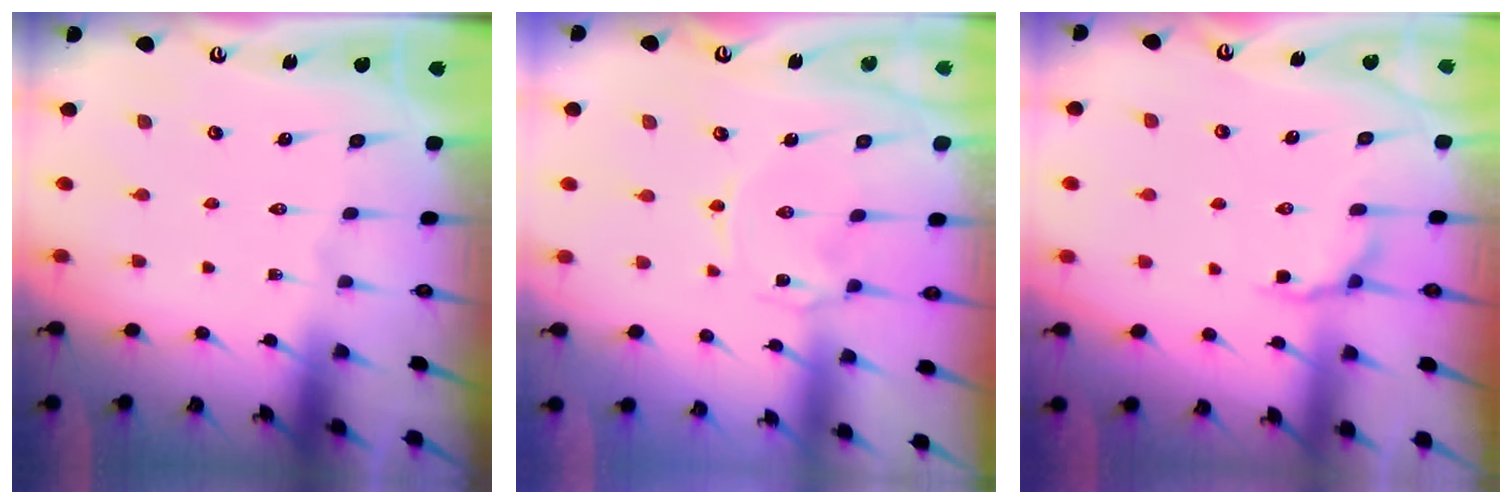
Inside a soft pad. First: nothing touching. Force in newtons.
{"total": 1.0, "press": 1.0, "slide": 0.1}
{"total": 5.1, "press": 4.7, "slide": 1.9}